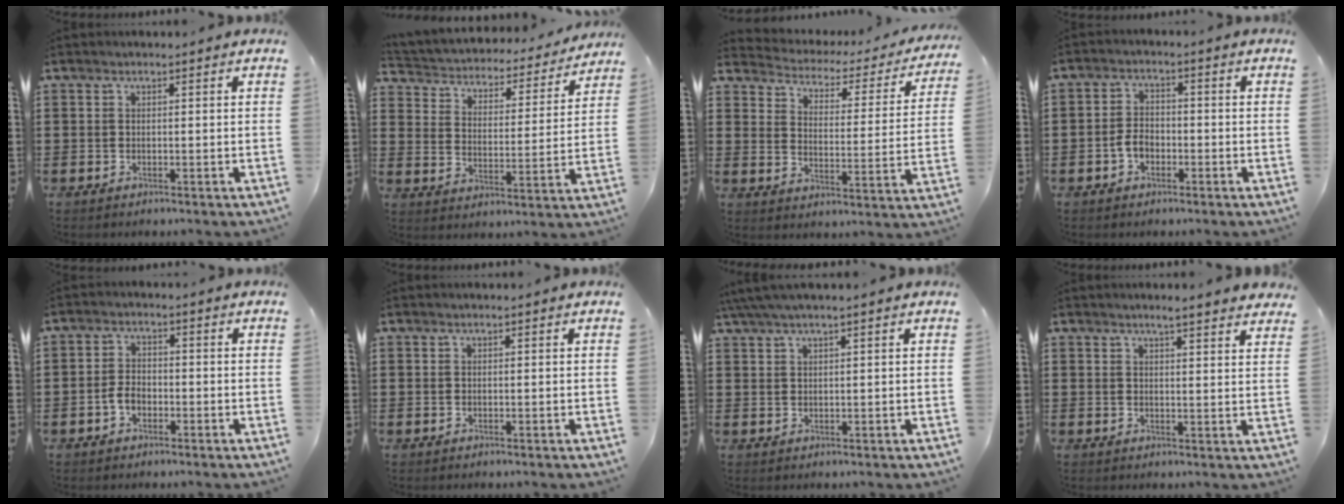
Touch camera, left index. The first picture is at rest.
{"total": 2.7, "force": [2.6, 0.6, 0.1], "torque": [-0.023, -0.028, 0.034]}
{"total": 2.3, "force": [2.2, 0.6, 0.4], "torque": [-0.027, -0.024, 0.026]}
{"total": 3.2, "force": [-1.2, 2.1, 2.1], "torque": [-0.055, -0.001, -0.028]}
{"total": 3.0, "force": [-1.1, 1.8, 2.1], "torque": [-0.055, -0.001, -0.026]}
{"total": 0.0}
{"total": 2.7, "force": [1.9, 0.0, 1.9], "torque": [-0.040, 0.004, 0.035]}
{"total": 3.1, "force": [2.8, -0.4, 1.3], "torque": [-0.033, -0.004, 0.050]}